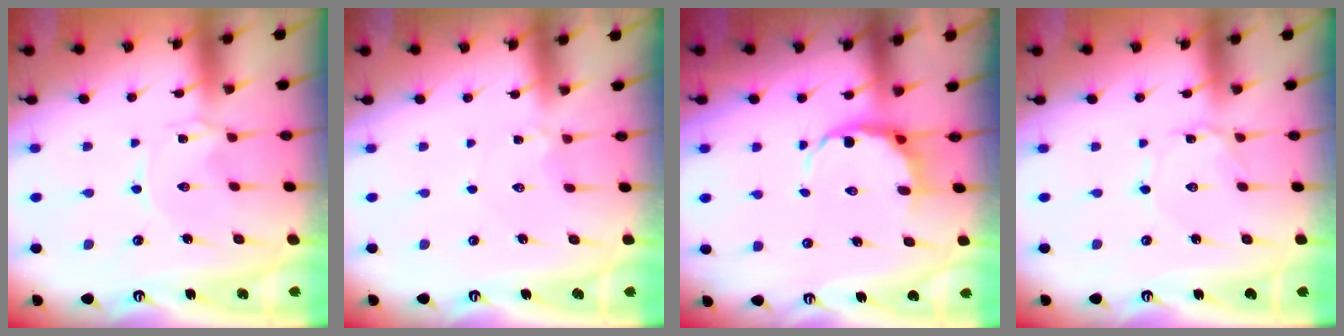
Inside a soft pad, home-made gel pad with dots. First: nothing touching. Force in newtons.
{"total": 2.6, "press": 2.6, "slide": 0.2}
{"total": 6.1, "press": 5.7, "slide": 2.2}
{"total": 0.7, "press": 0.7, "slide": 0.1}